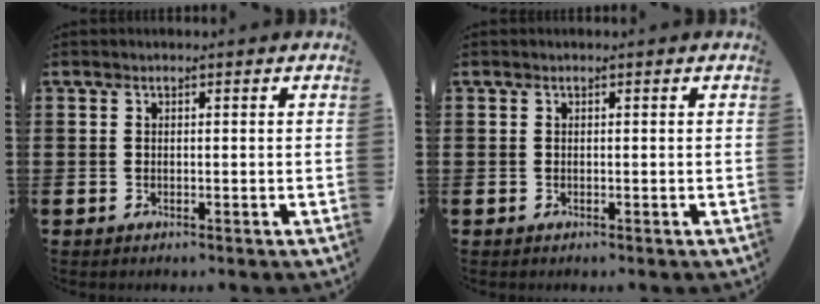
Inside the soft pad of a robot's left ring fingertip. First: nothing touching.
{"total": 0.0}